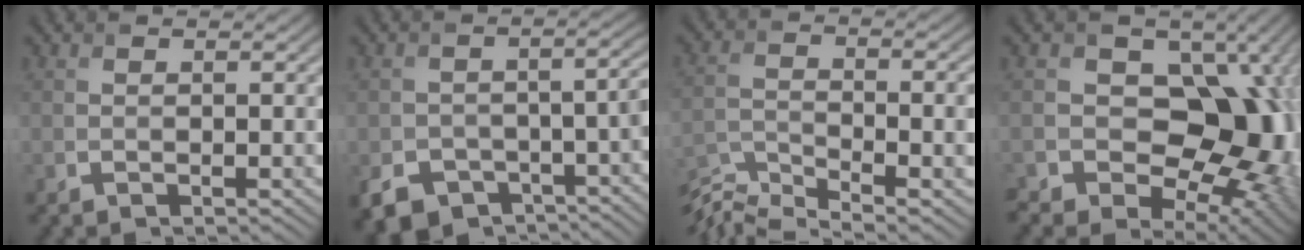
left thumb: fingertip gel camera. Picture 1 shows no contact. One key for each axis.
{"total": 9.5, "fx": -5.4, "fy": 5.8, "fz": 5.2, "tx": -0.087, "ty": -0.033, "tz": -0.083}
{"total": 10.0, "fx": -7.4, "fy": 2.5, "fz": 6.3, "tx": -0.124, "ty": -0.019, "tz": -0.133}
{"total": 17.5, "fx": -1.7, "fy": 13.6, "fz": 10.9, "tx": -0.165, "ty": 0.004, "tz": -0.035}